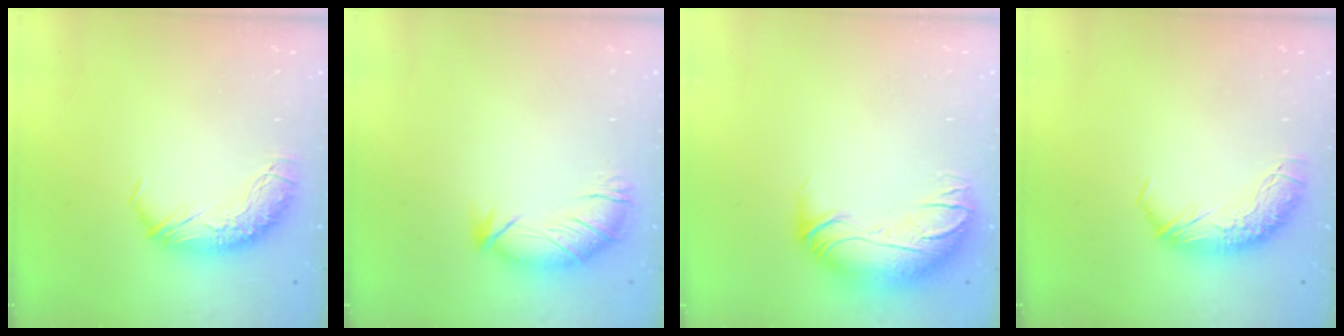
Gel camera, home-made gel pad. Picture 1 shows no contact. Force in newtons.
{"total": 2.8, "press": 2.0, "slide": 2.0}
{"total": 2.6, "press": 0.4, "slide": 2.6}
{"total": 0.0}